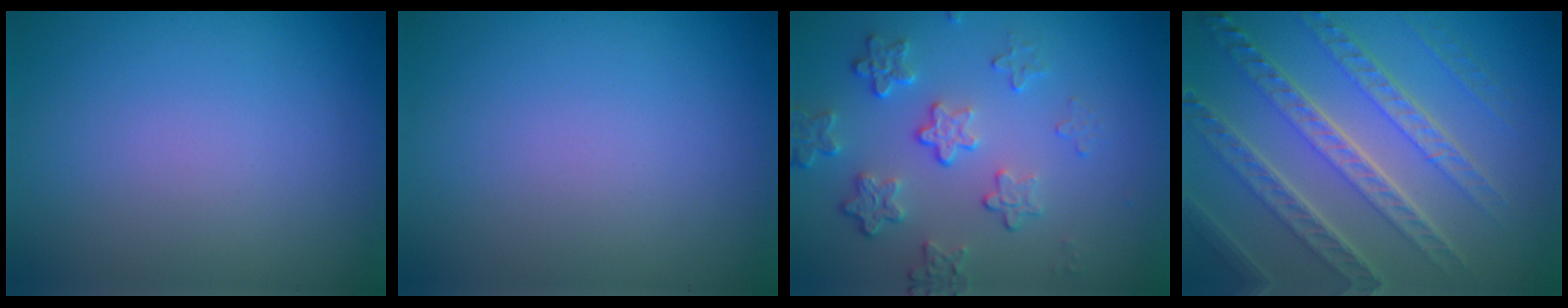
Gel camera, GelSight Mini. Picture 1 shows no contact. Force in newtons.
{"total": 0.0}
{"total": 4.4, "press": 3.2, "slide": 3.0}
{"total": 7.2, "press": 5.0, "slide": 5.1}